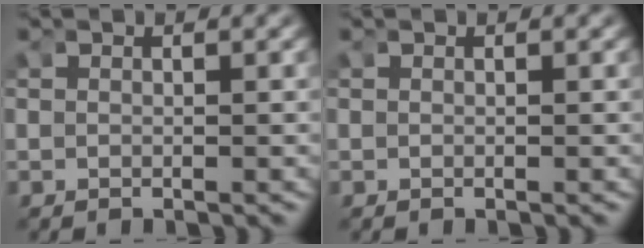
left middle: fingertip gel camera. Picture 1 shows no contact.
{"total": 0.0}